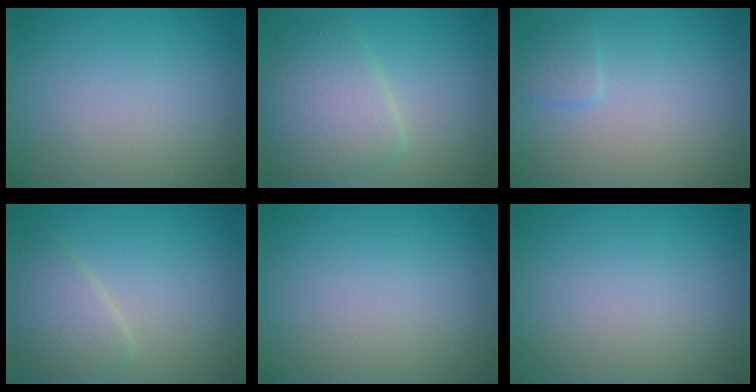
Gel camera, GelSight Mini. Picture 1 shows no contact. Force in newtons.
{"total": 5.2, "press": 5.2, "slide": 0.1}
{"total": 1.2, "press": 1.2, "slide": 0.1}
{"total": 3.1, "press": 3.1, "slide": 0.2}
{"total": 0.0}
{"total": 0.0}